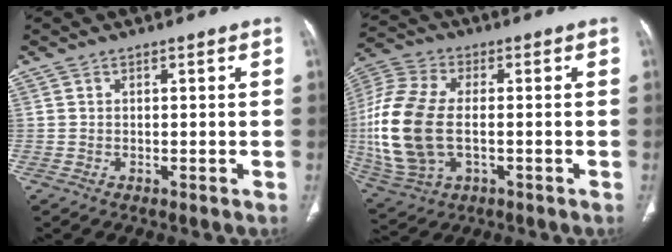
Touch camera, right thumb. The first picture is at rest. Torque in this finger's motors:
{"motor_torque": [-0.18, 1.25, 2.07, -0.69, 0.49]}